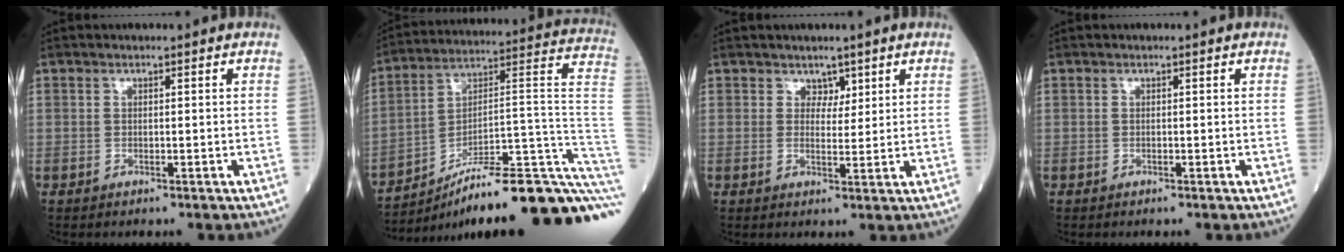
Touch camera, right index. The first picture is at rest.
{"total": 28.3, "force": [-21.1, 1.1, 18.8], "torque": [-0.145, 0.036, -0.308]}
{"total": 2.4, "force": [1.8, 1.6, 0.6], "torque": [-0.002, -0.003, 0.029]}
{"total": 0.0}